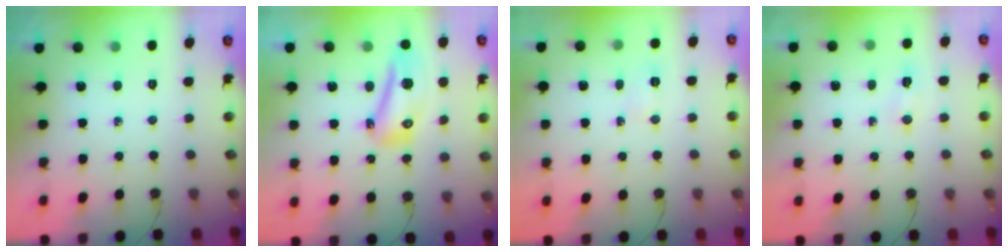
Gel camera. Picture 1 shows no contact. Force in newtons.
{"total": 12.6, "press": 12.5, "slide": 1.5}
{"total": 3.4, "press": 3.3, "slide": 0.9}
{"total": 4.1, "press": 3.7, "slide": 1.8}